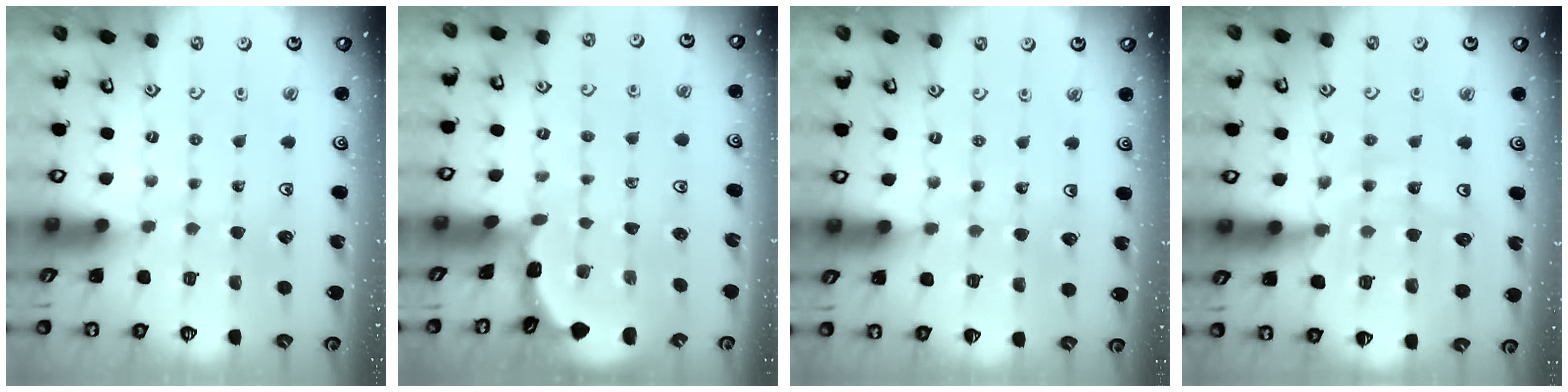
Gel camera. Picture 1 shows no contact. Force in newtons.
{"total": 1.3, "press": 1.3, "slide": 0.1}
{"total": 2.6, "press": 2.6, "slide": 0.2}
{"total": 12.6, "press": 12.2, "slide": 3.1}